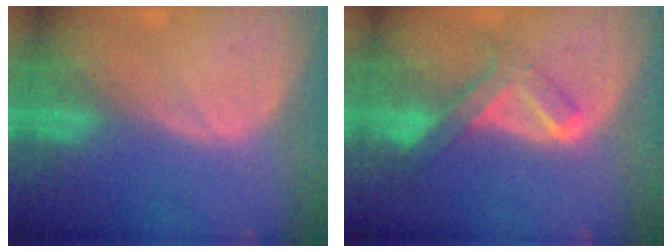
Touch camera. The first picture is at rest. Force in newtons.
{"total": 6.7, "press": 5.7, "slide": 3.5}